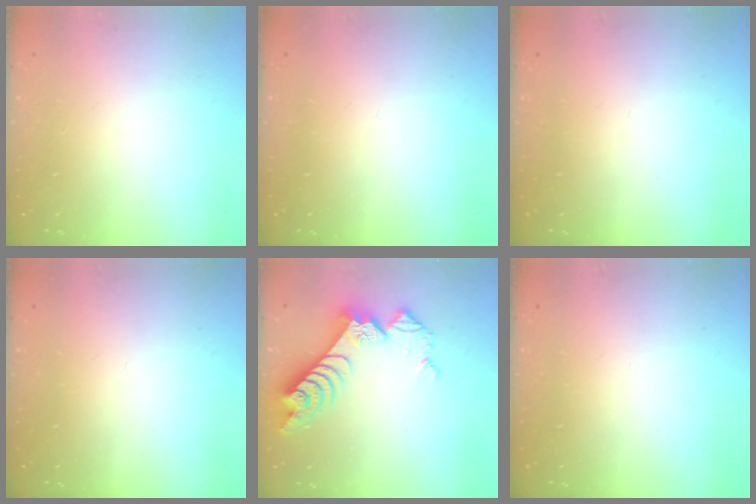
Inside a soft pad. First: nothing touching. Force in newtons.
{"total": 0.0}
{"total": 0.0}
{"total": 0.0}
{"total": 11.2, "press": 11.1, "slide": 1.4}
{"total": 0.0}